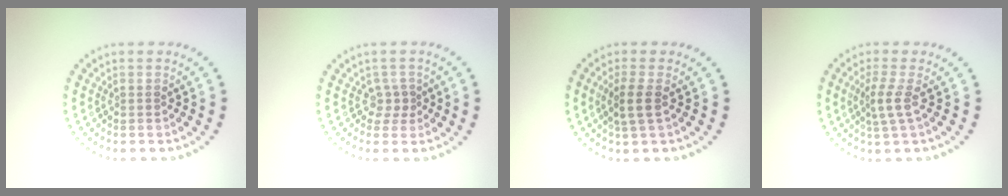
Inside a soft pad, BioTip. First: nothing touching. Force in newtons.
{"total": 1.4, "press": 0.9, "slide": 1.1}
{"total": 2.2, "press": 2.0, "slide": 0.9}
{"total": 2.2, "press": 1.6, "slide": 1.5}